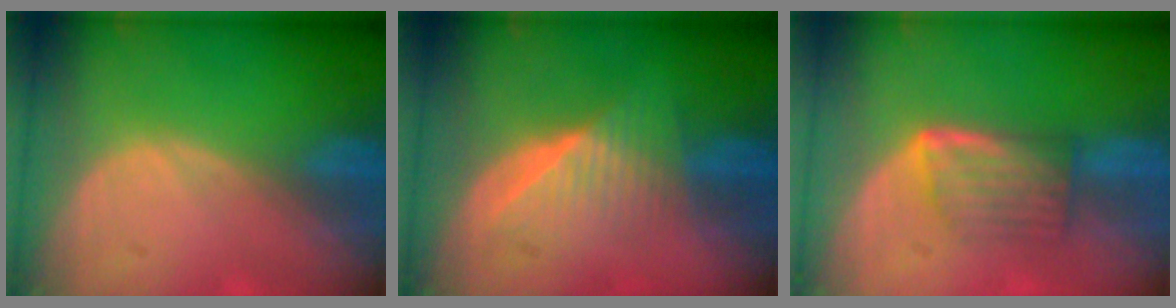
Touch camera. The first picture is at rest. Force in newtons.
{"total": 6.5, "press": 6.1, "slide": 2.2}
{"total": 5.7, "press": 5.3, "slide": 2.2}